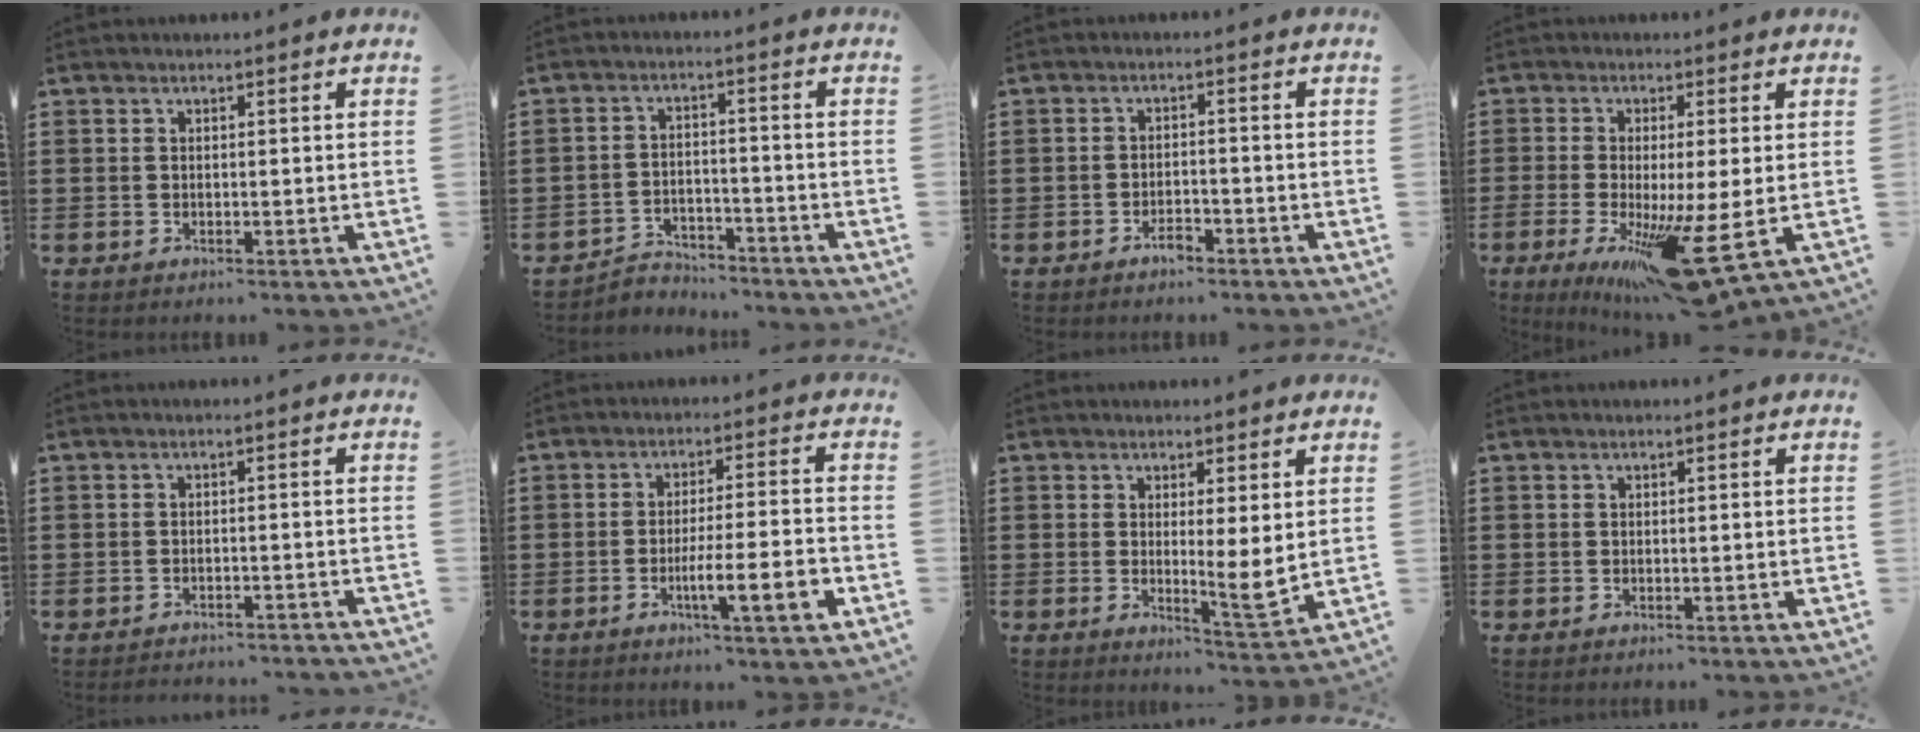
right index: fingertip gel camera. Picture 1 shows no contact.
{"total": 3.5, "force": [-3.3, 0.9, 0.0], "torque": [-0.008, 0.003, -0.072]}
{"total": 2.3, "force": [-1.8, 0.8, 1.1], "torque": [-0.023, 0.003, -0.035]}
{"total": 11.9, "force": [-4.5, 1.3, 11.0], "torque": [-0.167, -0.021, -0.072]}
{"total": 1.8, "force": [-1.8, 0.0, 0.0], "torque": [-0.006, -0.001, -0.039]}
{"total": 8.1, "force": [-3.0, 0.9, 7.4], "torque": [-0.124, -0.006, -0.051]}
{"total": 4.7, "force": [1.2, 0.8, 4.5], "torque": [-0.070, -0.016, 0.019]}
{"total": 0.0}